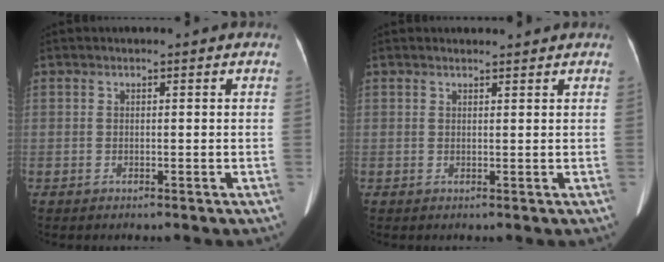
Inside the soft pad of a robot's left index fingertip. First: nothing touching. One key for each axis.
{"total": 1.8, "fx": 1.8, "fy": 0.3, "fz": 0.2, "tx": -0.010, "ty": 0.006, "tz": 0.027}